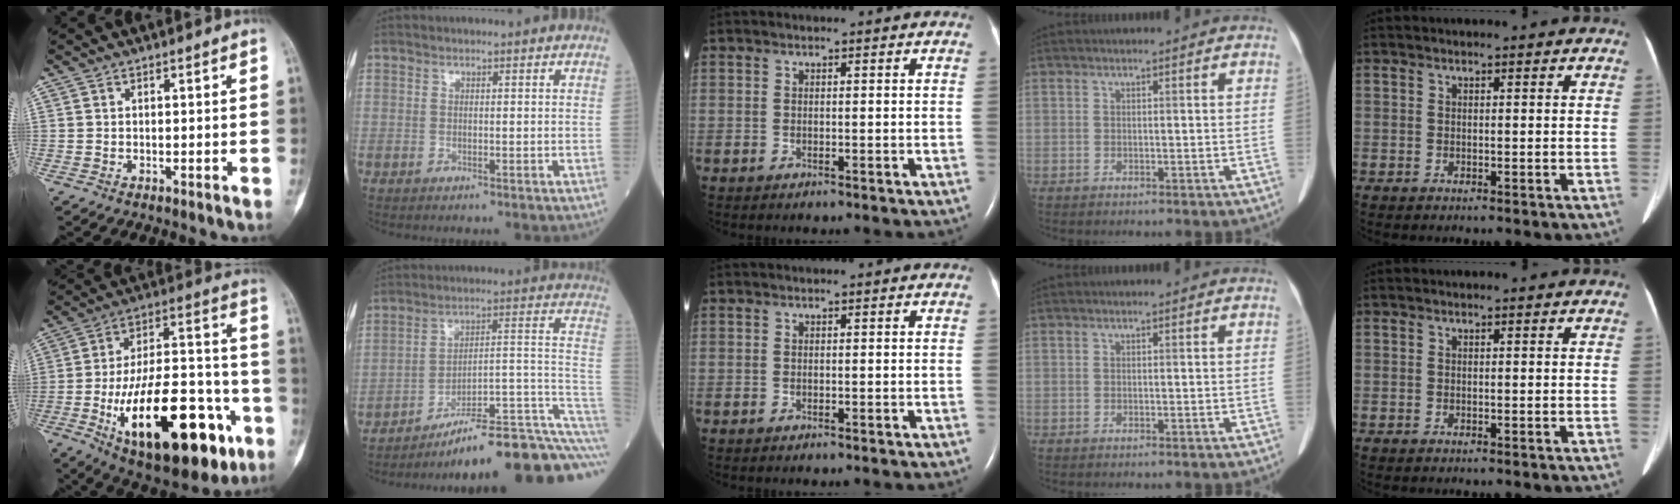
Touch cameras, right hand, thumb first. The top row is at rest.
{"thumb": {"total": 30.1, "force": [-11.9, 12.8, 24.5], "torque": [-0.371, 0.051, -0.168]}, "index": {"total": 18.4, "force": [-13.3, 0.7, 12.7], "torque": [-0.109, 0.054, -0.197]}}